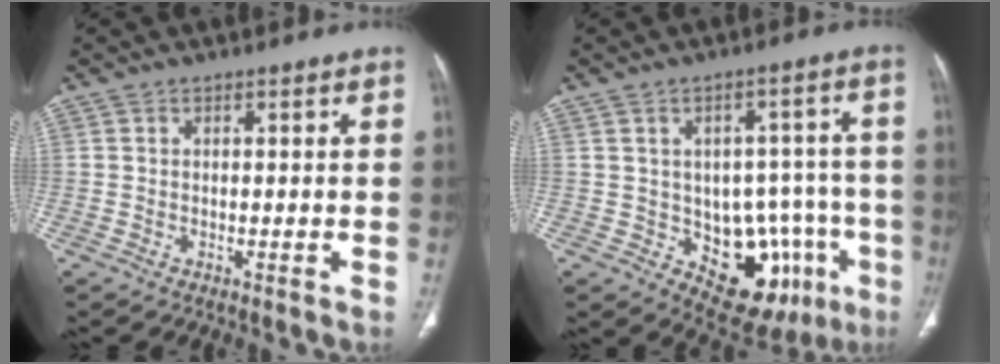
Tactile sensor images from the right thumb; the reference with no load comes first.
{"total": 16.2, "force": [-5.2, 10.5, 11.2], "torque": [-0.090, 0.032, -0.051]}